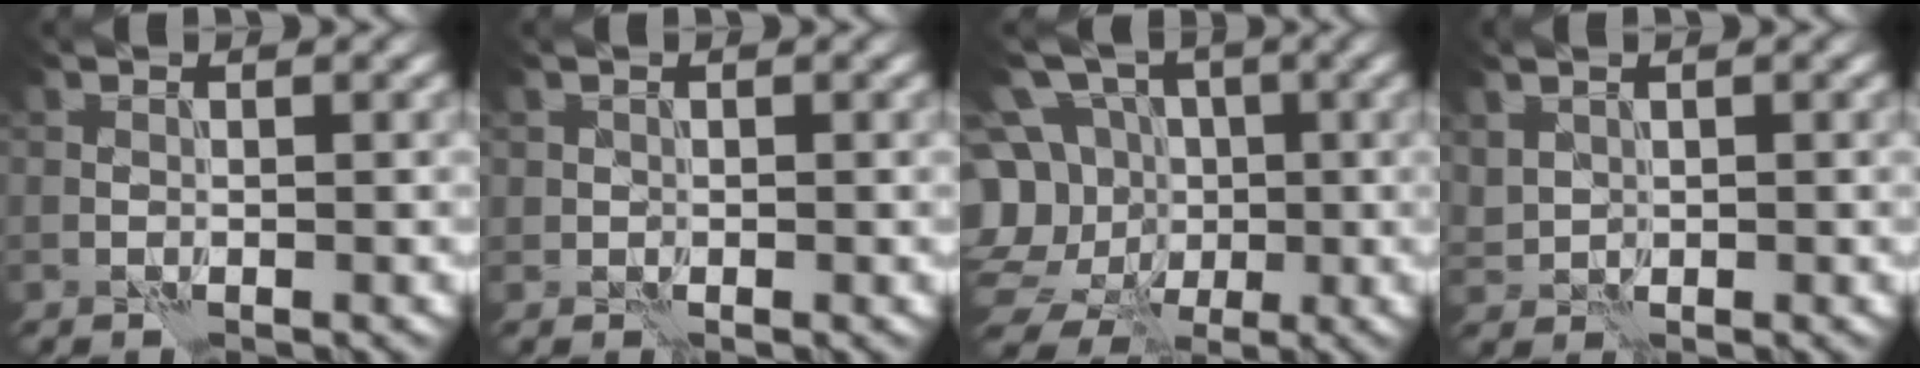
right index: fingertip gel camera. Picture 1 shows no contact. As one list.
[{"total": 0.7, "force": [0.2, 0.6, 0.3], "torque": [-0.002, 0.001, 0.003]}, {"total": 13.1, "force": [0.0, 11.9, 5.6], "torque": [-0.159, 0.025, -0.015]}, {"total": 1.4, "force": [0.8, 1.0, 0.5], "torque": [-0.015, 0.000, 0.023]}]